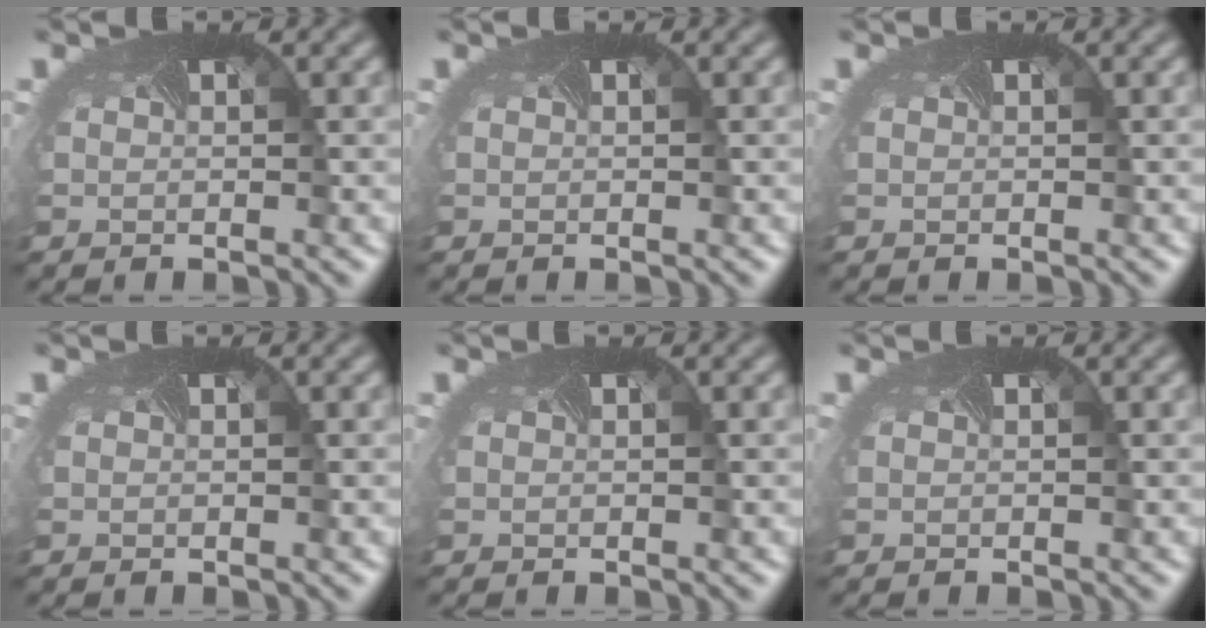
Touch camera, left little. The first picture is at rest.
{"total": 0.0}
{"total": 0.0}
{"total": 0.0}
{"total": 0.0}
{"total": 0.0}